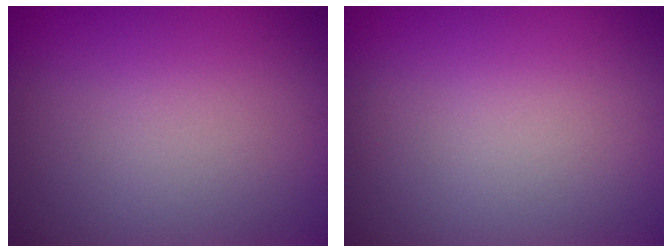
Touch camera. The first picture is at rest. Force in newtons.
{"total": 0.0}